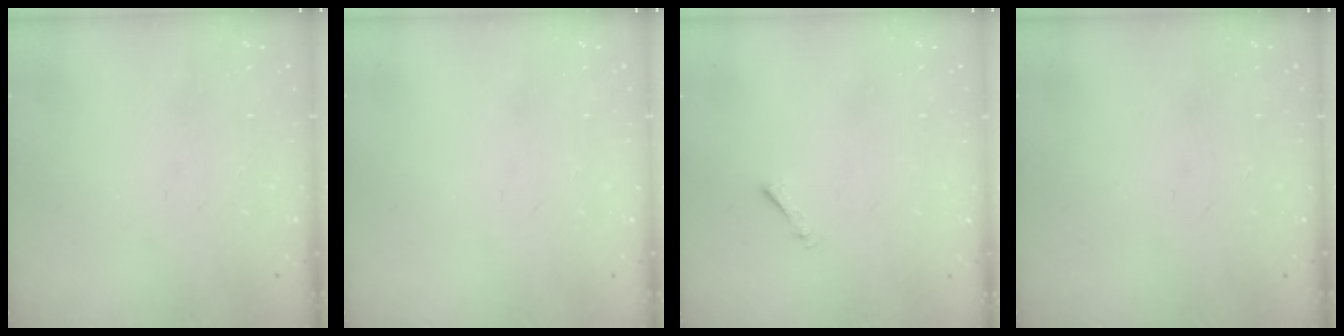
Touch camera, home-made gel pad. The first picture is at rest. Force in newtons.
{"total": 0.0}
{"total": 0.8, "press": 0.7, "slide": 0.3}
{"total": 0.0}